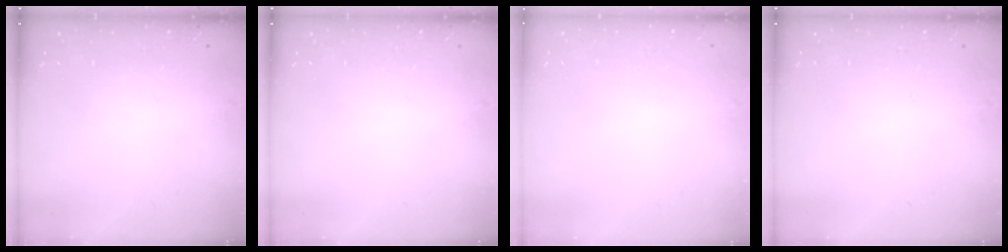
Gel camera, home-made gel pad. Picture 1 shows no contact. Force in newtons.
{"total": 0.0}
{"total": 0.0}
{"total": 0.0}